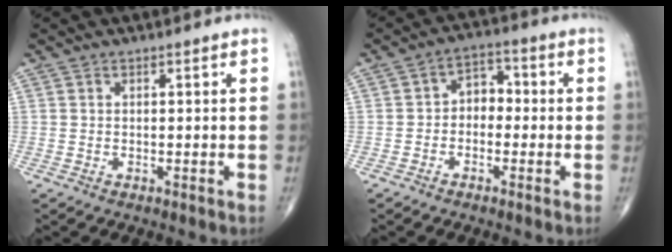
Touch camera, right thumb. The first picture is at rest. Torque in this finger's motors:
{"motor_torque": [-0.28, 0.30, 0.08, 0.00, 0.04]}